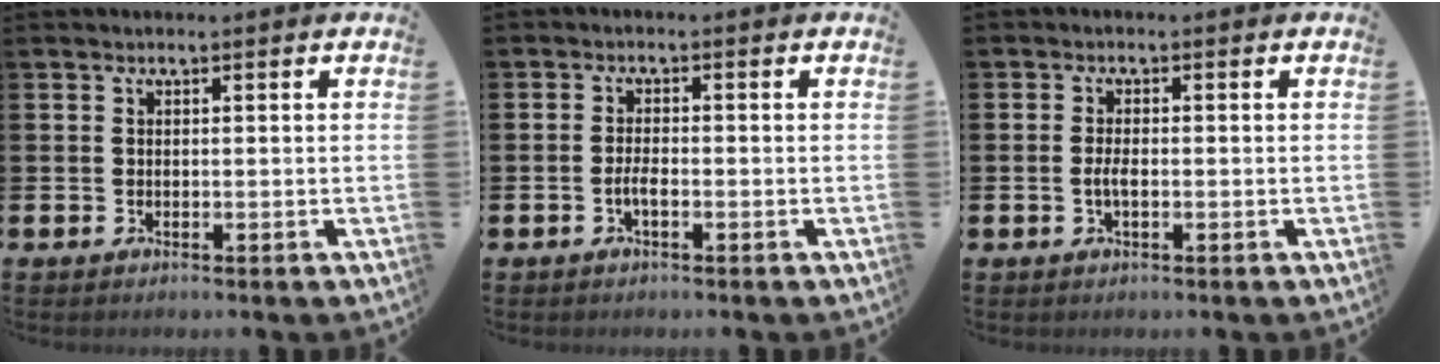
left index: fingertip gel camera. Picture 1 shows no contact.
{"total": 1.7, "force": [-0.8, 0.5, 1.5], "torque": [-0.027, 0.000, -0.015]}
{"total": 1.9, "force": [-0.4, 0.6, 1.7], "torque": [-0.031, 0.000, -0.009]}